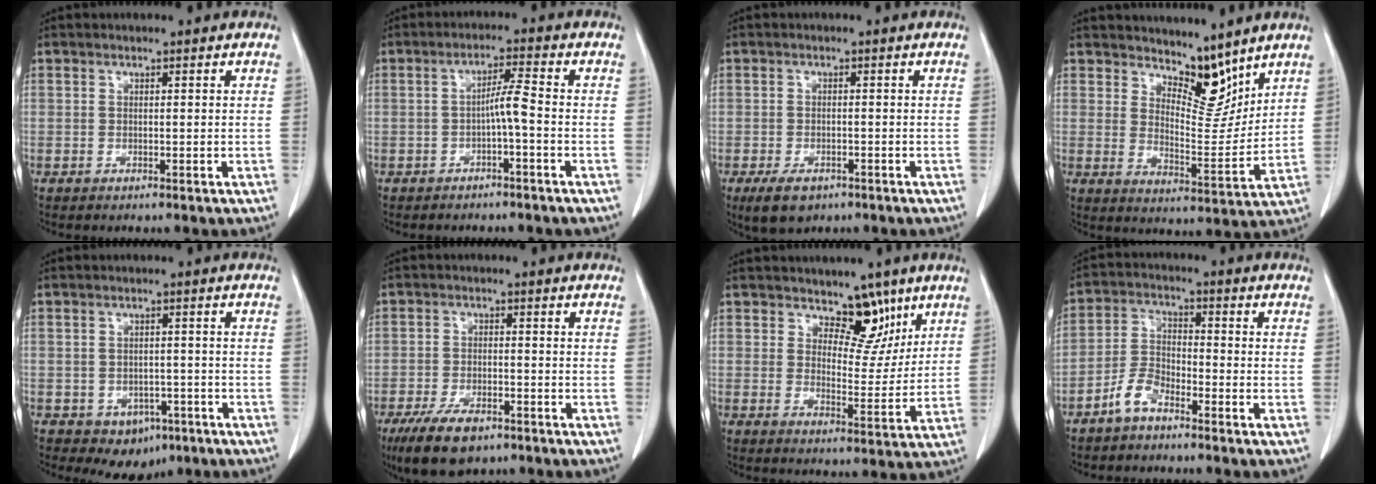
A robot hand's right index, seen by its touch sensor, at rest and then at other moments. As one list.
[{"total": 3.6, "force": [-1.1, -0.2, 3.4], "torque": [-0.058, 0.010, -0.018]}, {"total": 3.6, "force": [-2.1, 2.3, 1.8], "torque": [-0.035, -0.004, -0.024]}, {"total": 7.7, "force": [6.4, 2.5, 3.5], "torque": [-0.050, -0.011, 0.115]}, {"total": 5.1, "force": [-2.8, 3.7, 2.0], "torque": [-0.016, 0.009, -0.027]}, {"total": 8.1, "force": [-5.6, 3.3, 4.9], "torque": [-0.093, -0.010, -0.095]}, {"total": 6.6, "force": [4.5, 3.6, 3.2], "torque": [-0.028, -0.008, 0.071]}, {"total": 5.2, "force": [-3.8, 2.3, 2.7], "torque": [-0.061, 0.008, -0.077]}]